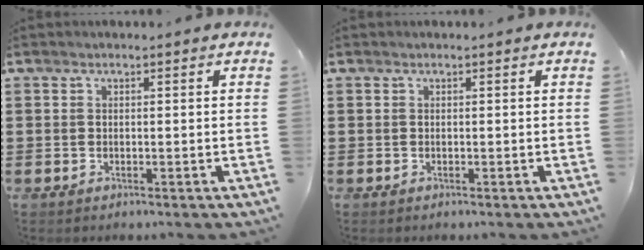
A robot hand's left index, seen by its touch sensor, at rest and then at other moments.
{"total": 0.0}